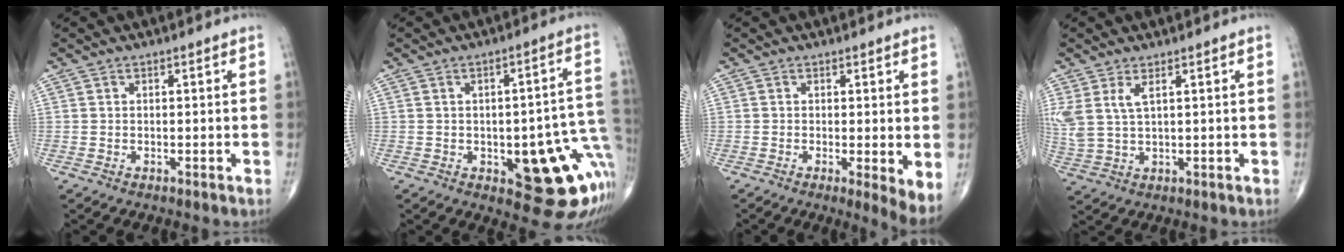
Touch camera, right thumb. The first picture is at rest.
{"total": 17.5, "force": [-4.4, 6.9, 15.4], "torque": [-0.123, 0.030, -0.032]}
{"total": 4.4, "force": [-0.1, 0.8, 4.4], "torque": [-0.067, -0.015, -0.006]}
{"total": 5.4, "force": [2.3, 2.0, 4.4], "torque": [-0.115, -0.004, 0.058]}